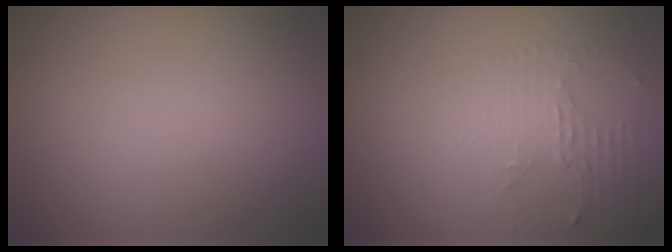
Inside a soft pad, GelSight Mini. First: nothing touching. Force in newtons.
{"total": 2.2, "press": 1.6, "slide": 1.5}